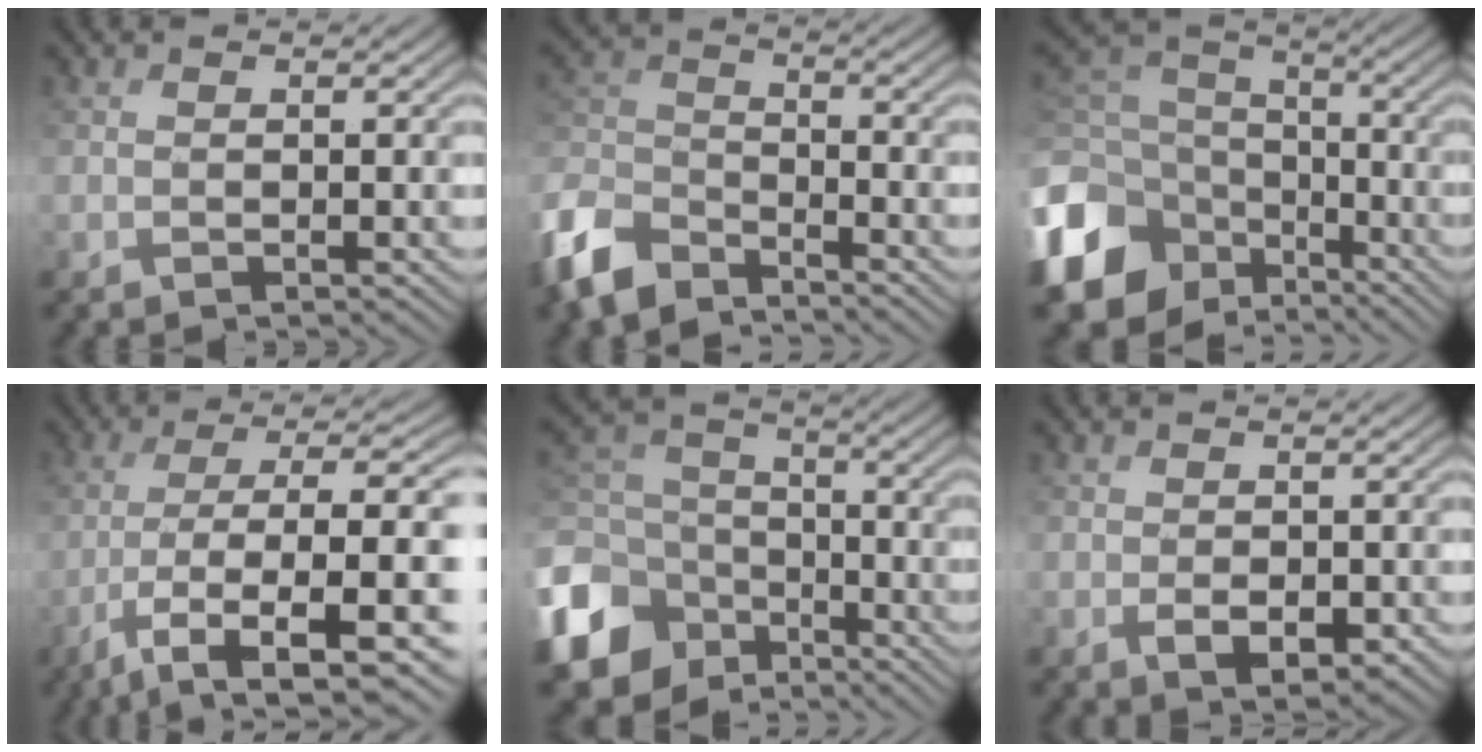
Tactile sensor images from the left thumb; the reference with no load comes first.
{"total": 9.5, "force": [-7.5, 4.1, 4.0], "torque": [-0.110, -0.012, -0.171]}
{"total": 15.6, "force": [-6.7, 11.9, 7.6], "torque": [-0.254, -0.041, -0.109]}
{"total": 12.4, "force": [-3.1, 4.6, 11.1], "torque": [-0.211, -0.019, -0.037]}
{"total": 14.2, "force": [-7.1, 10.8, 5.9], "torque": [-0.210, -0.033, -0.132]}
{"total": 3.4, "force": [-0.9, 2.2, 2.4], "torque": [-0.042, -0.012, -0.009]}